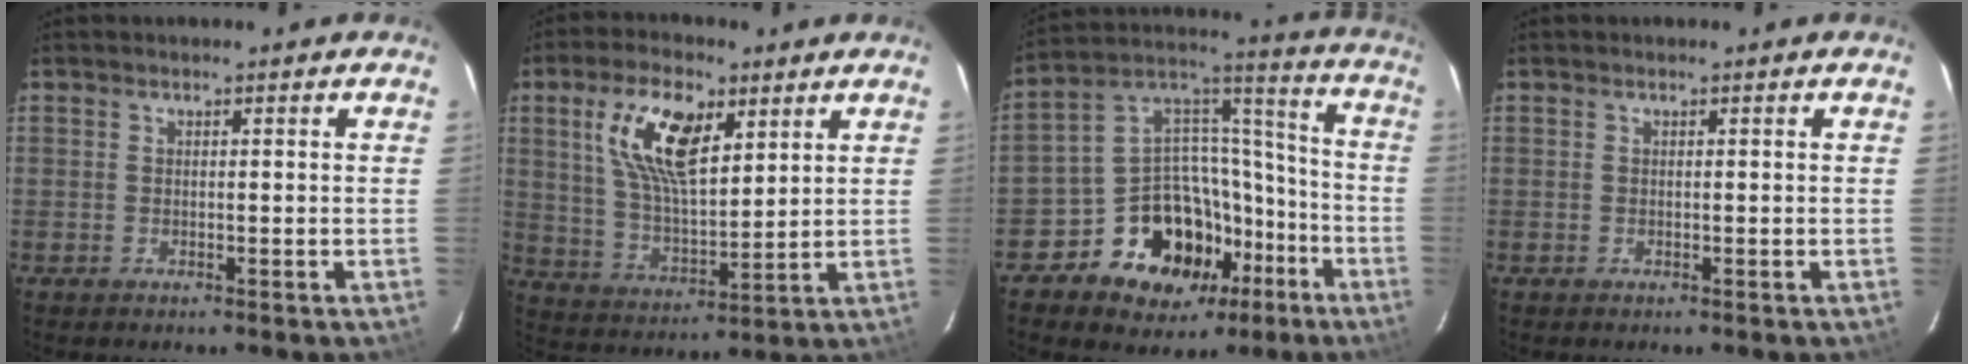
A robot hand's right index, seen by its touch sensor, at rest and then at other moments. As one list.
[{"total": 13.7, "force": [5.9, 6.1, 10.8], "torque": [-0.205, 0.015, 0.116]}, {"total": 18.5, "force": [-10.4, 13.4, 7.3], "torque": [-0.152, 0.067, -0.144]}, {"total": 0.0}]